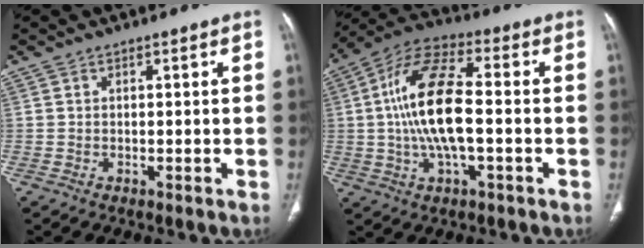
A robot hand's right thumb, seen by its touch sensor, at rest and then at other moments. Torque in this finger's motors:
{"motor_torque": [1.53, 3.48, 1.85, 0.28, 0.46]}